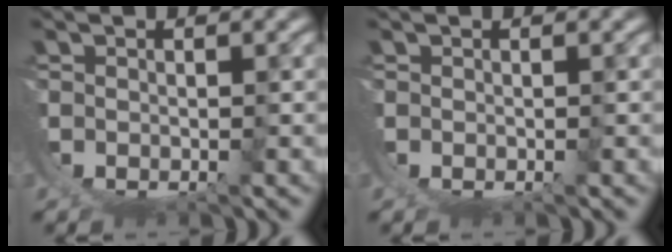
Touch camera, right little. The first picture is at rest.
{"total": 0.0}